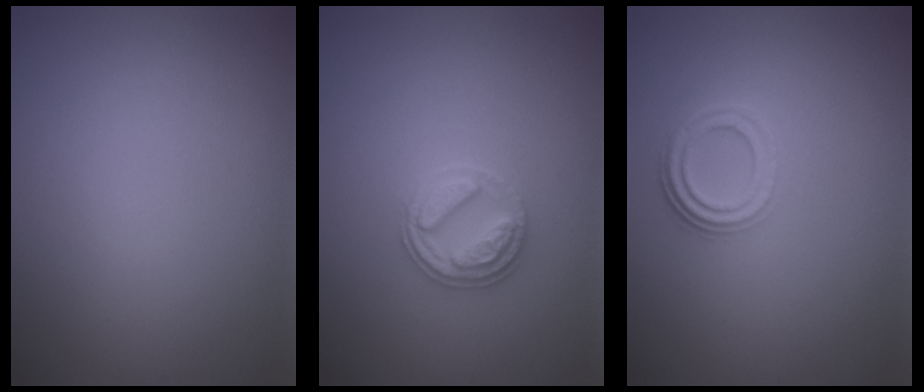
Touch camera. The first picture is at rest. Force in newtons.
{"total": 2.8, "press": 2.8, "slide": 0.5}
{"total": 2.8, "press": 2.3, "slide": 1.6}